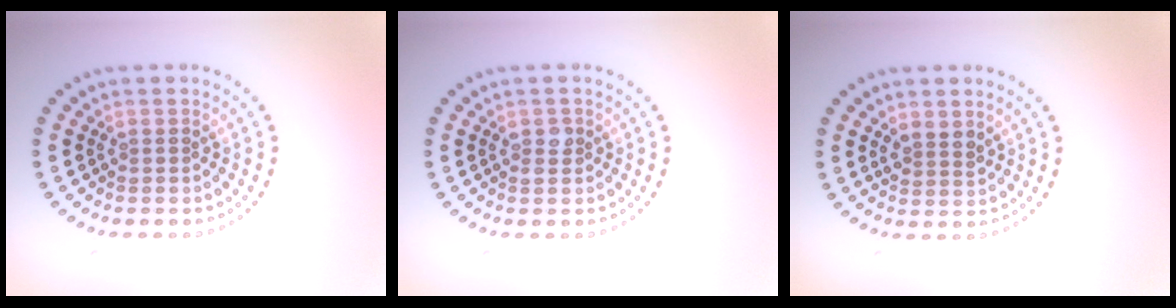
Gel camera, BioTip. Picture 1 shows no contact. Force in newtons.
{"total": 1.1, "press": 1.1, "slide": 0.0}
{"total": 1.6, "press": 1.4, "slide": 0.7}